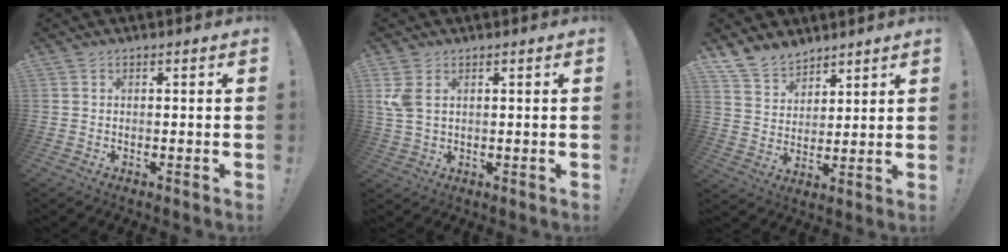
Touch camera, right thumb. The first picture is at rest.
{"total": 5.2, "force": [2.1, 2.9, 3.7], "torque": [-0.086, -0.005, 0.039]}
{"total": 9.7, "force": [8.0, 5.2, 1.7], "torque": [-0.042, -0.056, 0.159]}